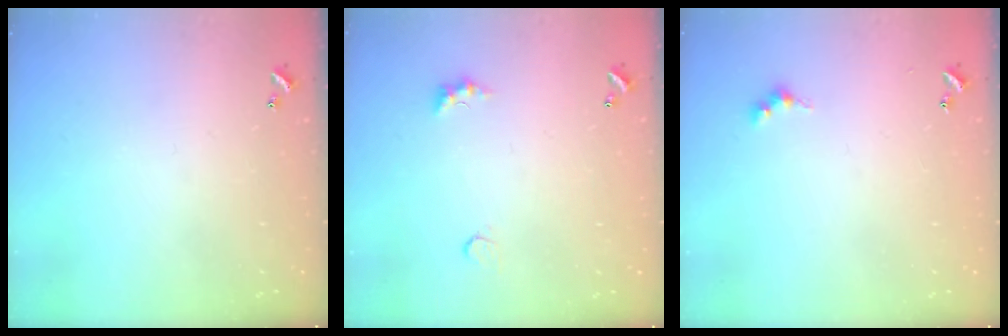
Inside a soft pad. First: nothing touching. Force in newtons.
{"total": 3.0, "press": 2.9, "slide": 0.7}
{"total": 3.8, "press": 3.7, "slide": 0.7}